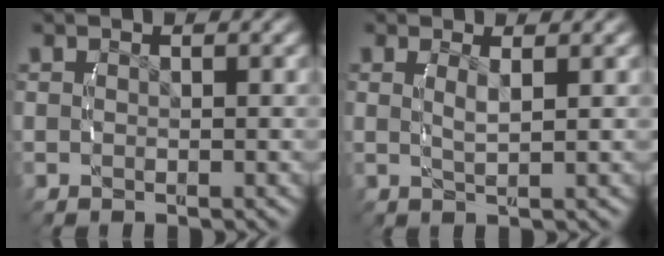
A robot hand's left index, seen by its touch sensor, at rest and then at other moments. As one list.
[{"total": 1.6, "force": [0.6, 0.1, 1.4], "torque": [-0.032, -0.007, 0.012]}]